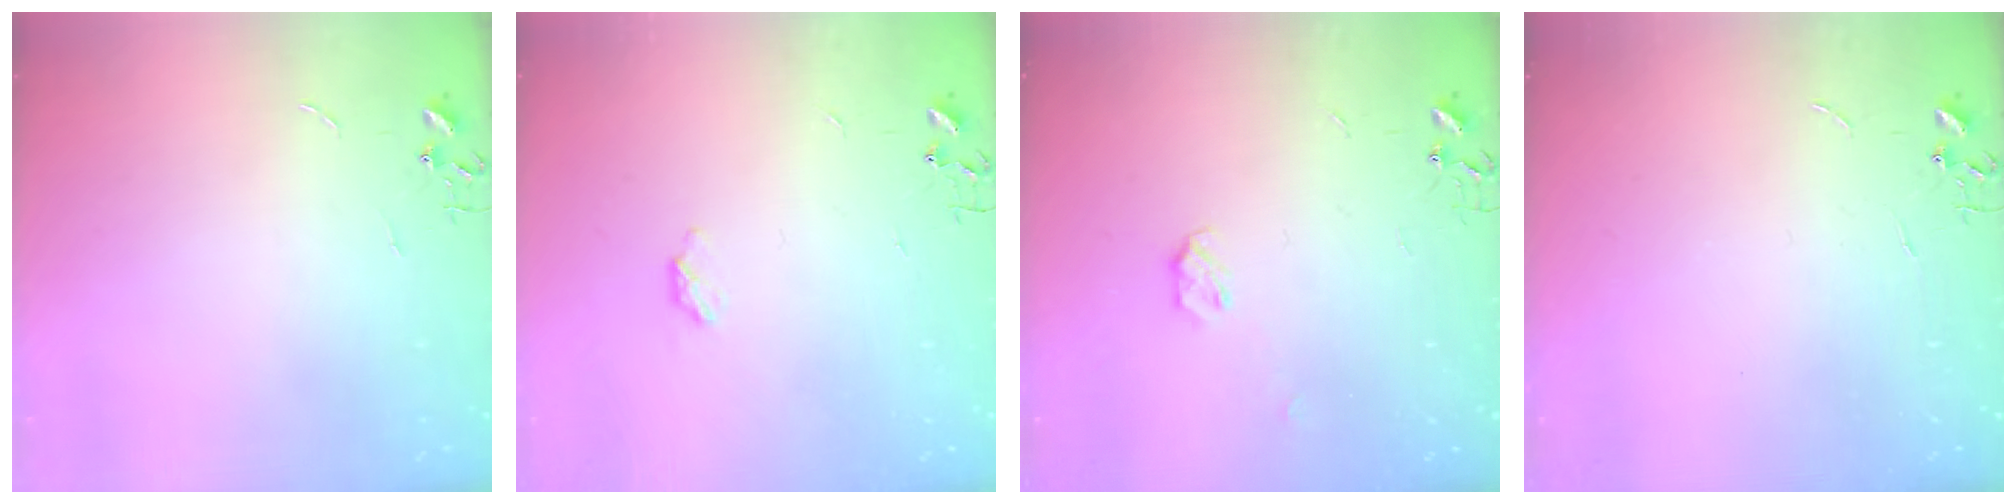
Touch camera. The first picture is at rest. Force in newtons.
{"total": 2.9, "press": 2.9, "slide": 0.5}
{"total": 4.0, "press": 4.0, "slide": 0.6}
{"total": 0.0}